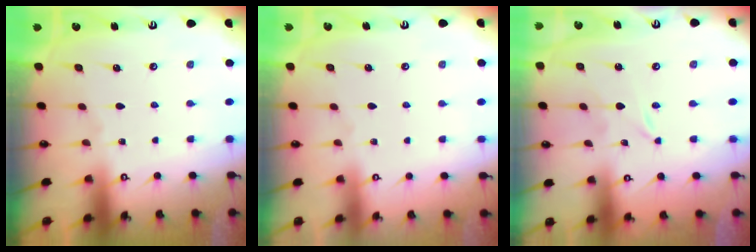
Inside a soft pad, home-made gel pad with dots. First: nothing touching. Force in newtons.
{"total": 0.0}
{"total": 0.0}